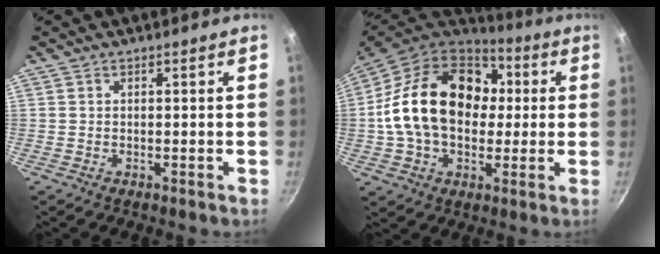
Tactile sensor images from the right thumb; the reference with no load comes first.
{"total": 24.0, "force": [2.2, 17.2, 16.5], "torque": [-0.270, 0.038, 0.032]}